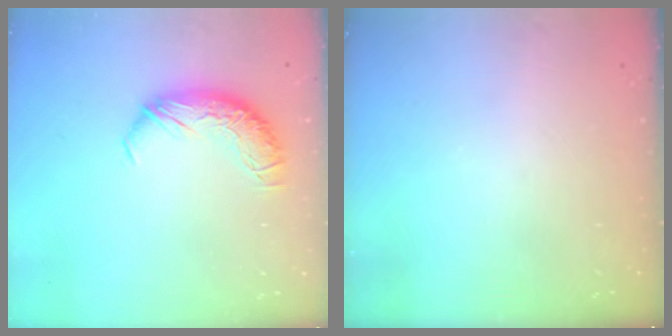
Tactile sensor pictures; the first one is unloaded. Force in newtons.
{"total": 11.2, "press": 11.2, "slide": 0.4}